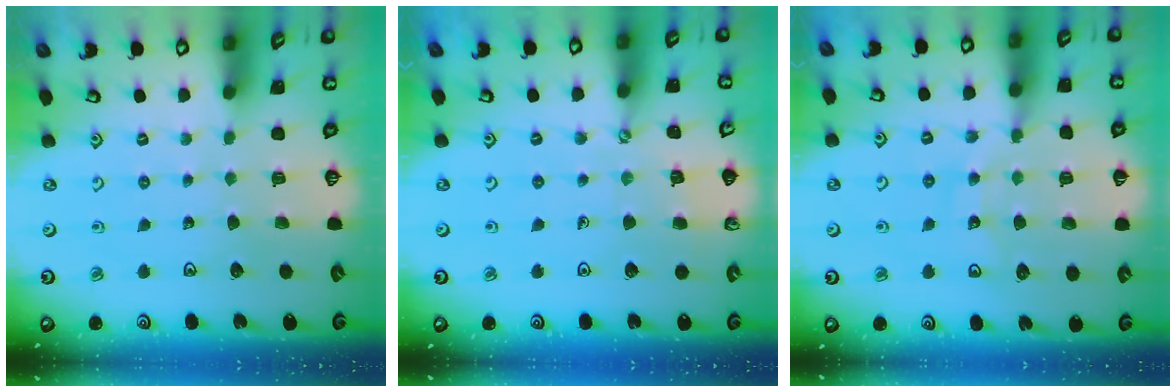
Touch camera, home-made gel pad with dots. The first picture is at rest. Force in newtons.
{"total": 4.2, "press": 4.2, "slide": 0.3}
{"total": 10.7, "press": 10.4, "slide": 2.5}